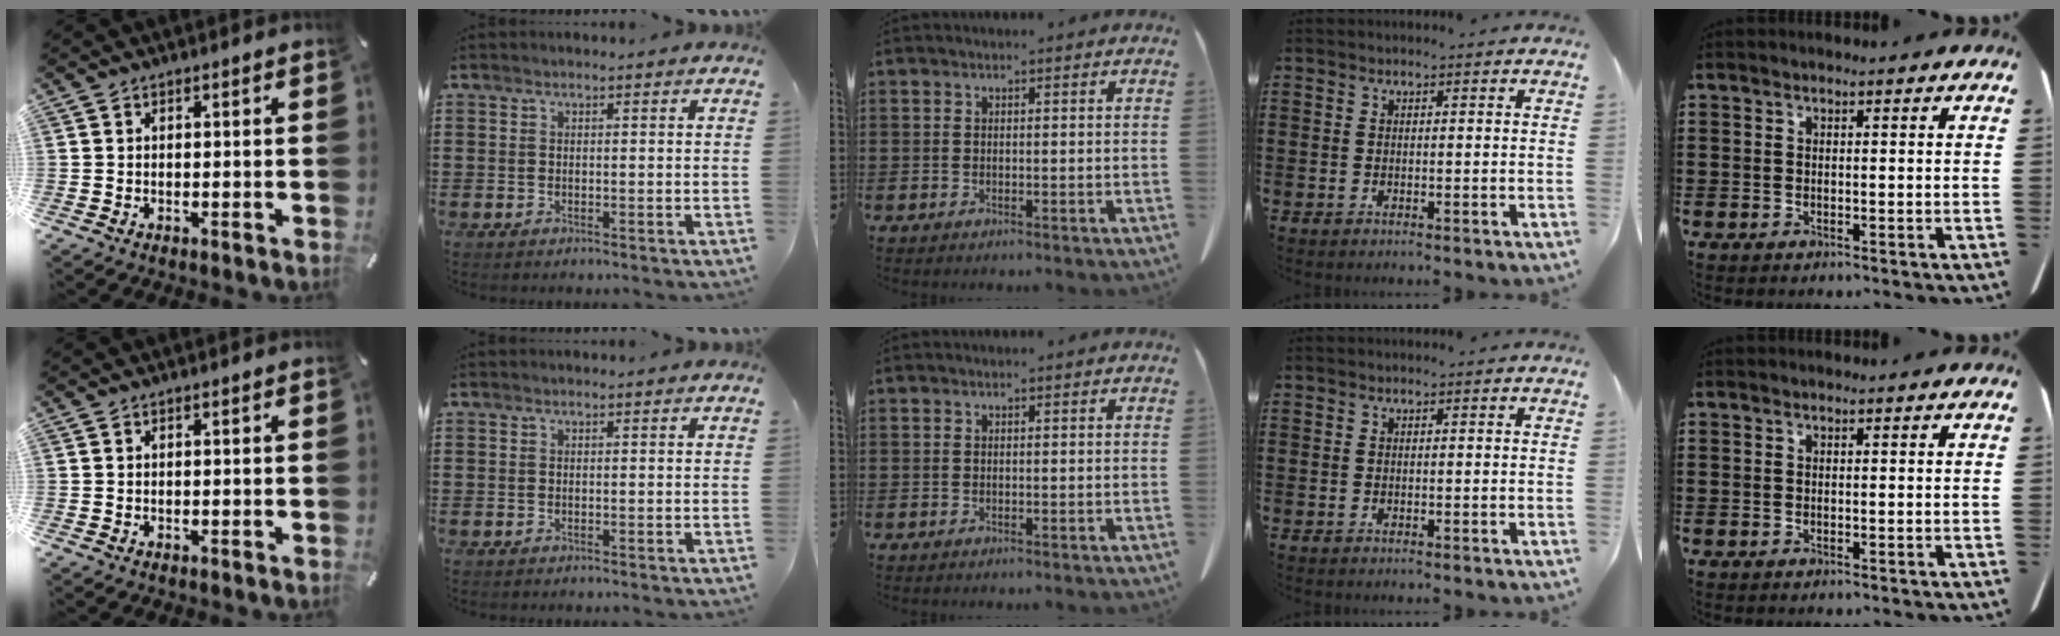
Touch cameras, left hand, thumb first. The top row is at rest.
{}